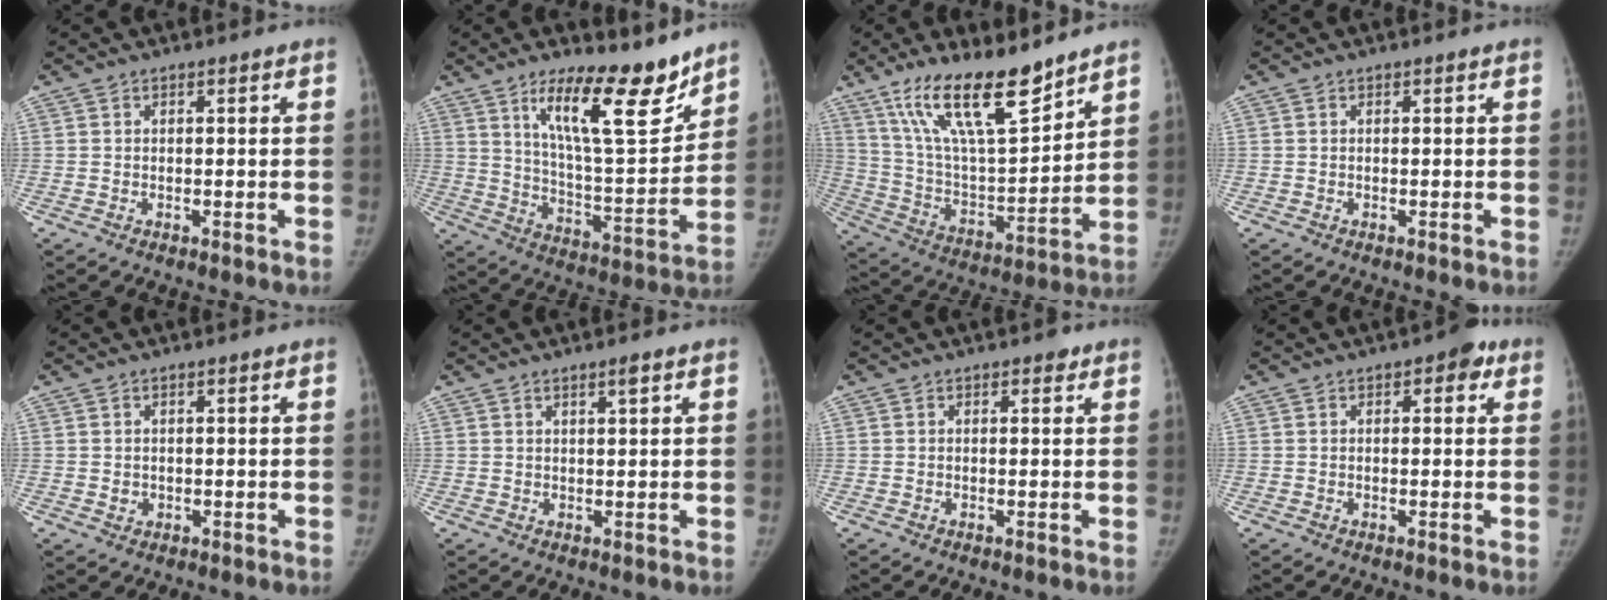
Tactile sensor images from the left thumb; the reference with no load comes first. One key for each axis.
{"total": 17.7, "fx": 12.0, "fy": 4.9, "fz": 12.1, "tx": -0.154, "ty": -0.089, "tz": 0.206}
{"total": 19.7, "fx": 13.9, "fy": 5.4, "fz": 12.9, "tx": -0.197, "ty": -0.072, "tz": 0.257}
{"total": 0.0}
{"total": 1.3, "fx": 0.0, "fy": 1.2, "fz": 0.6, "tx": -0.006, "ty": 0.001, "tz": 0.005}
{"total": 1.5, "fx": 0.9, "fy": 0.2, "fz": 1.2, "tx": -0.018, "ty": -0.005, "tz": 0.017}
{"total": 1.0, "fx": 0.6, "fy": 0.7, "fz": 0.5, "tx": 0.002, "ty": -0.001, "tz": 0.003}
{"total": 3.5, "fx": 1.5, "fy": 1.8, "fz": 2.7, "tx": -0.015, "ty": 0.002, "tz": 0.009}